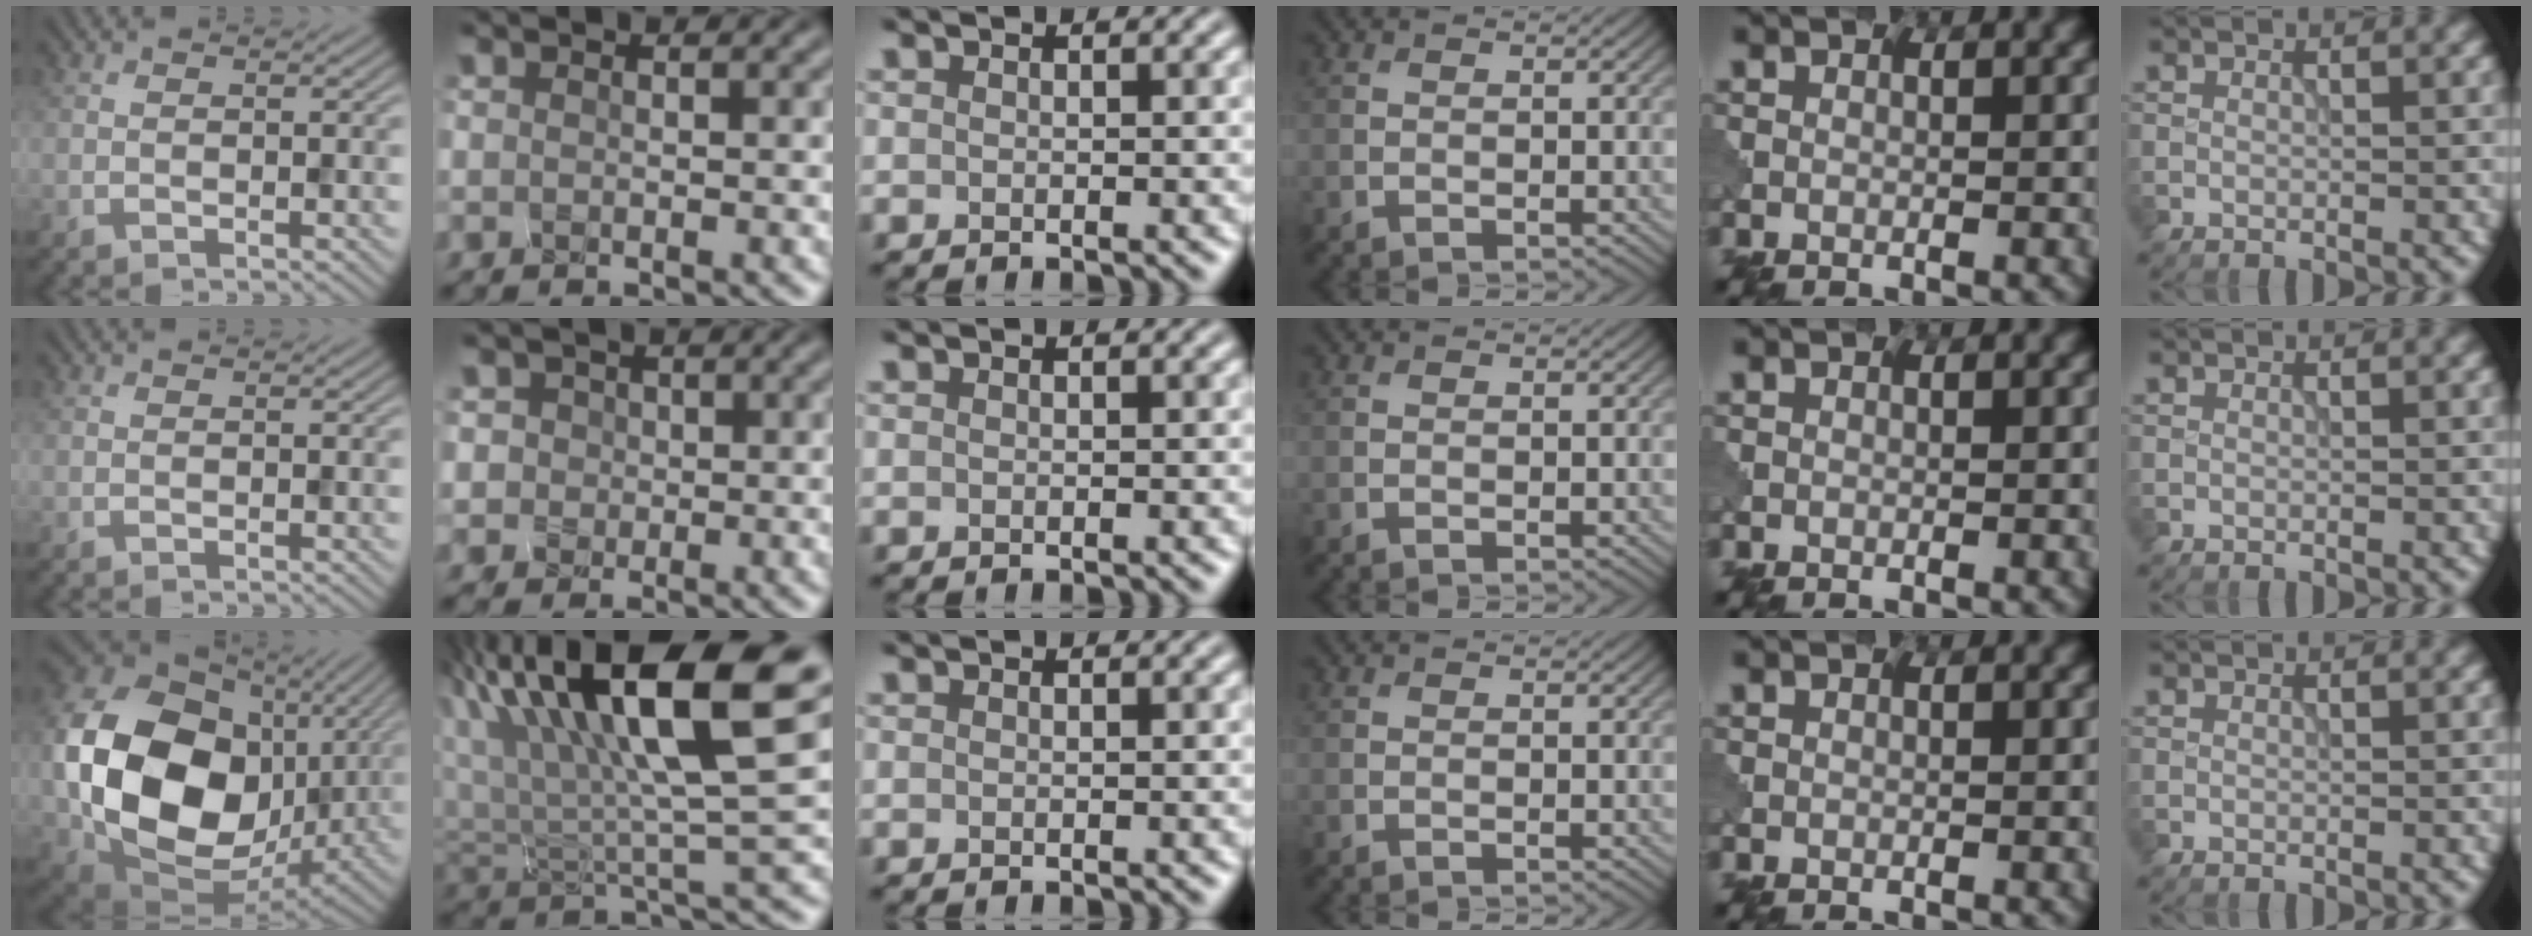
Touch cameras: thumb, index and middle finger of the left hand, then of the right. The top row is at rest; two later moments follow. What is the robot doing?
{"motion": "squeeze", "object": "foam earplug"}